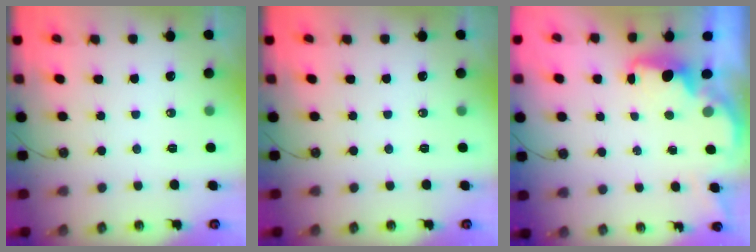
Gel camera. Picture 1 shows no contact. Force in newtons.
{"total": 0.0}
{"total": 2.1, "press": 2.0, "slide": 0.7}